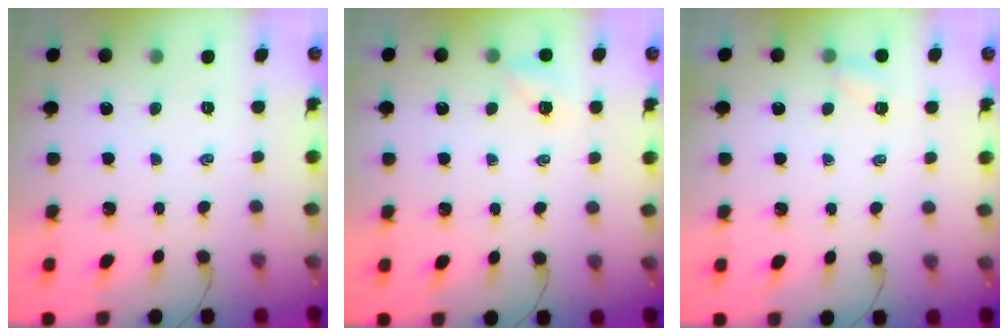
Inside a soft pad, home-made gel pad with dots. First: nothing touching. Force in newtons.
{"total": 5.0, "press": 4.8, "slide": 1.2}
{"total": 2.5, "press": 2.3, "slide": 0.9}